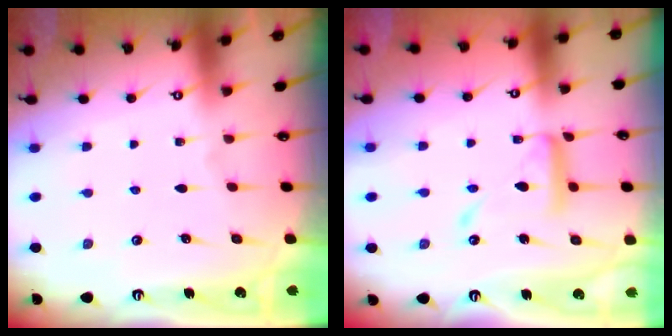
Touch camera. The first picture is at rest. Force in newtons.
{"total": 14.6, "press": 14.5, "slide": 1.4}